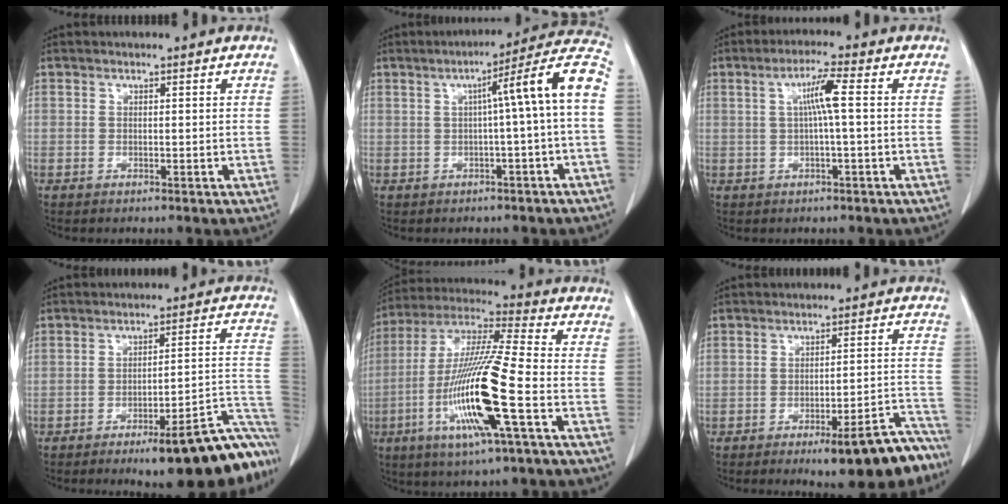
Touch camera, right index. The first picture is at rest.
{"total": 10.5, "force": [0.4, -1.0, 10.5], "torque": [-0.134, 0.031, 0.000]}
{"total": 4.7, "force": [0.6, -0.2, 4.7], "torque": [-0.086, 0.012, 0.014]}
{"total": 18.0, "force": [-12.4, 2.8, 12.7], "torque": [-0.061, 0.047, -0.161]}
{"total": 17.5, "force": [-5.6, 0.2, 16.6], "torque": [-0.339, -0.017, -0.111]}
{"total": 12.2, "force": [-9.3, 2.6, 7.5], "torque": [-0.052, 0.041, -0.124]}